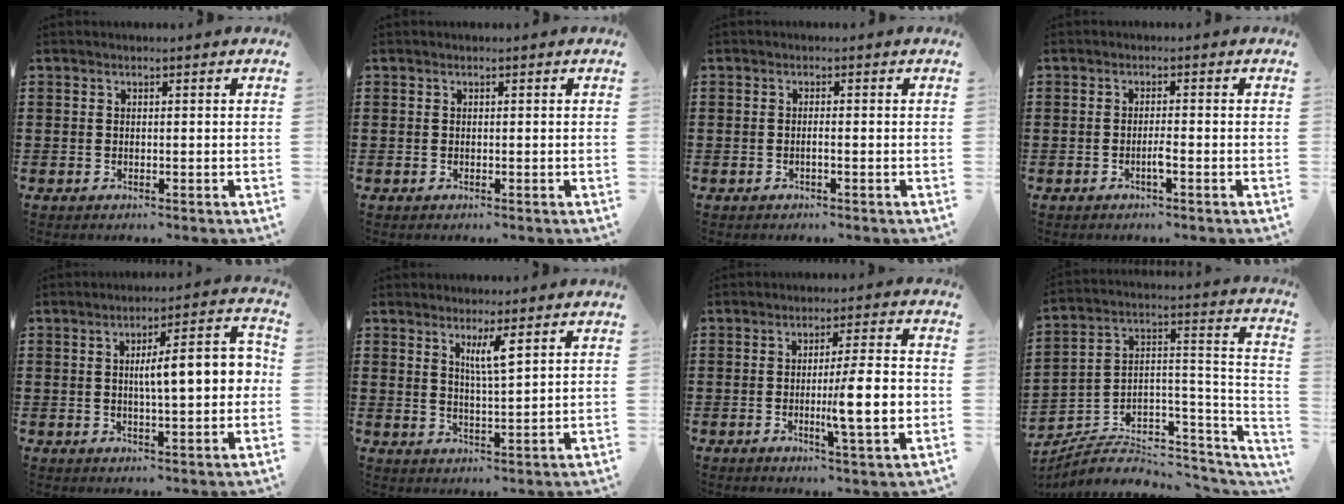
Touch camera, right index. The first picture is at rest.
{"total": 0.0}
{"total": 0.9, "force": [-0.4, -0.1, 0.8], "torque": [-0.015, -0.003, -0.008]}
{"total": 1.8, "force": [-0.9, 0.0, 1.6], "torque": [-0.031, 0.000, -0.016]}
{"total": 8.7, "force": [0.7, 2.0, 8.5], "torque": [-0.132, -0.003, 0.002]}
{"total": 3.8, "force": [2.1, 0.5, 3.2], "torque": [-0.068, 0.001, 0.034]}
{"total": 9.4, "force": [-1.5, 0.9, 9.2], "torque": [-0.136, -0.010, -0.029]}
{"total": 4.3, "force": [-2.7, 2.5, 2.1], "torque": [-0.047, -0.010, -0.055]}